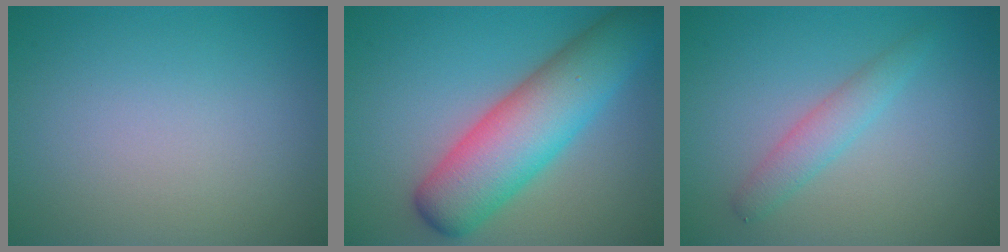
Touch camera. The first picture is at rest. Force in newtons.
{"total": 9.1, "press": 9.1, "slide": 0.2}
{"total": 2.3, "press": 2.3, "slide": 0.1}